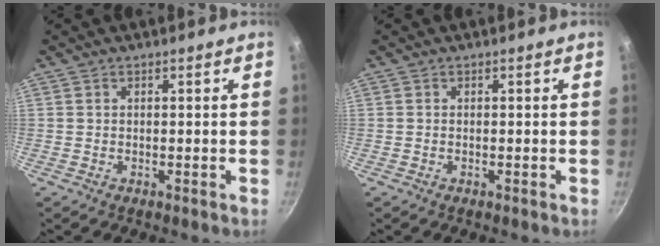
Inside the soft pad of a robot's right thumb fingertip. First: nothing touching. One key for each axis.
{"total": 0.0}